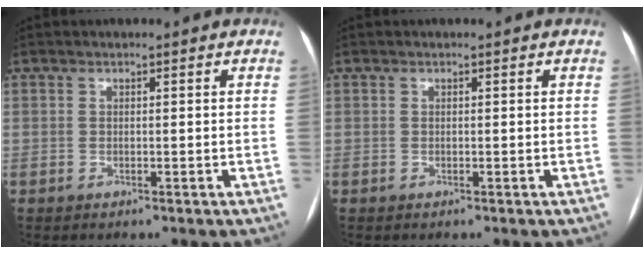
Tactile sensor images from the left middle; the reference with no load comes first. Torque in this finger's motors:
{"motor_torque": [-0.01, 0.23, 0.00, 0.00]}